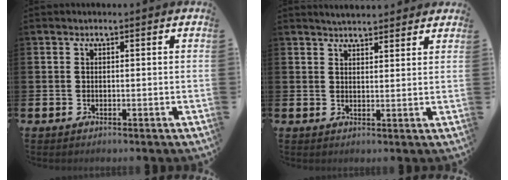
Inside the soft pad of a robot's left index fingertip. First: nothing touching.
{"total": 3.5, "force": [3.4, 0.5, 0.3], "torque": [-0.003, -0.017, 0.061]}